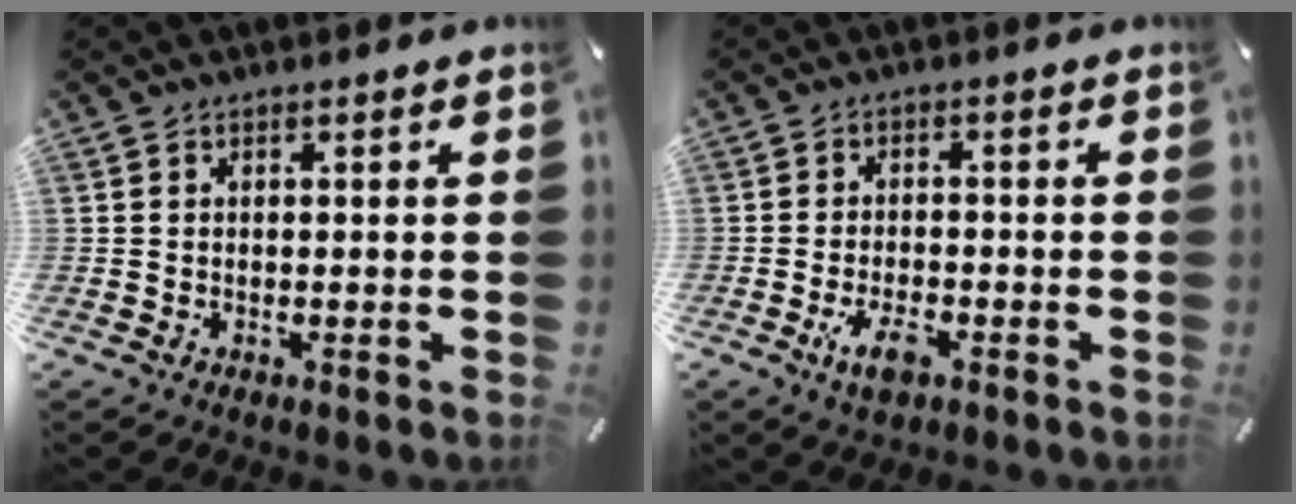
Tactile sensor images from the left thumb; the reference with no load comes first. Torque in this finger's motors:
{"motor_torque": [-0.01, 0.96, 0.25, -0.08, 0.17]}